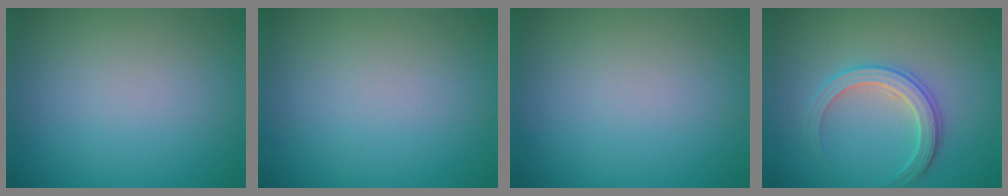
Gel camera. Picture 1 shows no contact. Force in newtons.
{"total": 0.0}
{"total": 0.0}
{"total": 3.0, "press": 2.9, "slide": 0.3}